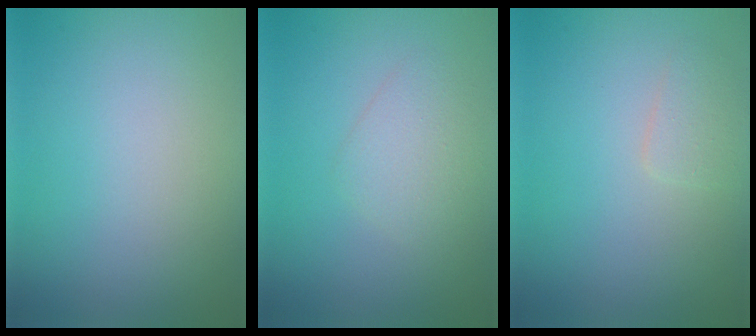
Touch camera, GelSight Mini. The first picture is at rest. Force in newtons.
{"total": 2.1, "press": 2.1, "slide": 0.0}
{"total": 1.4, "press": 1.4, "slide": 0.0}